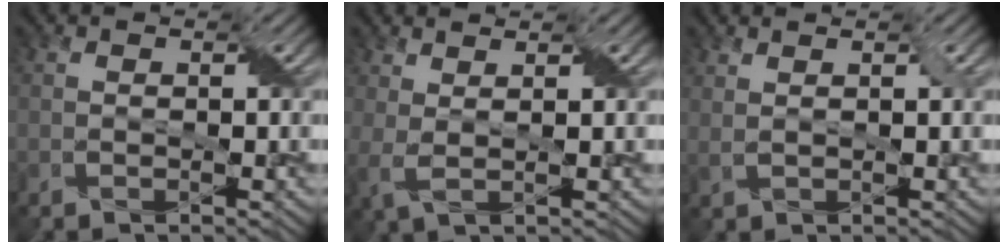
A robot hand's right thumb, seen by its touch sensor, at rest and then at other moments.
{"total": 2.9, "force": [1.4, 0.6, 2.4], "torque": [-0.059, 0.006, 0.030]}
{"total": 1.8, "force": [1.2, 0.3, 1.3], "torque": [-0.025, -0.002, 0.020]}